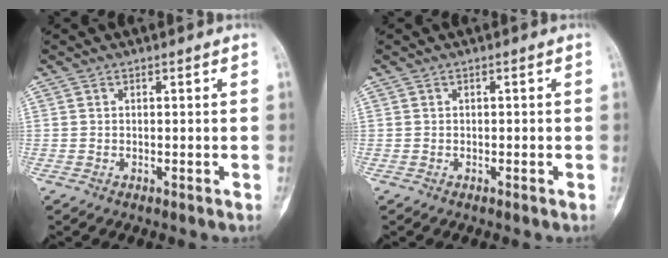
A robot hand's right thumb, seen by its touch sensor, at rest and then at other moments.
{"total": 0.0}